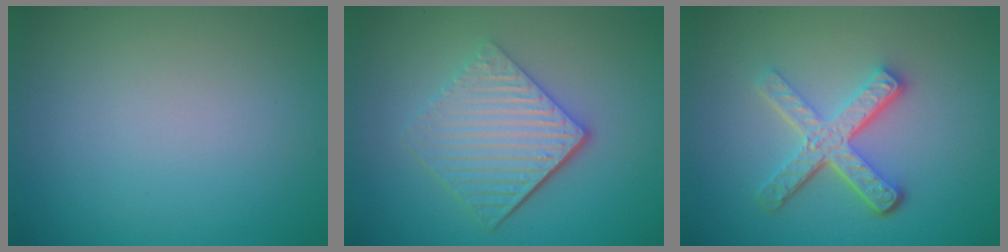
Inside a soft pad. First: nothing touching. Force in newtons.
{"total": 5.6, "press": 3.9, "slide": 3.9}
{"total": 5.0, "press": 3.5, "slide": 3.6}